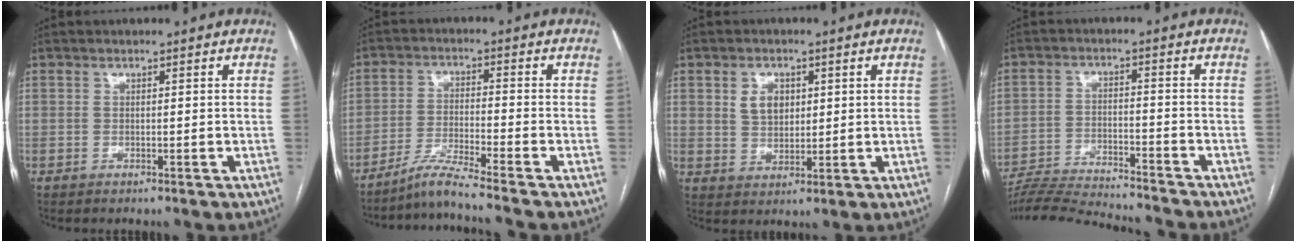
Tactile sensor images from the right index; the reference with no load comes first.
{"total": 7.3, "force": [-6.3, -2.3, 2.9], "torque": [-0.064, -0.023, -0.119]}
{"total": 4.5, "force": [1.6, 3.1, 2.8], "torque": [-0.055, 0.006, 0.035]}
{"total": 15.2, "force": [-14.4, 0.1, 5.0], "torque": [-0.085, -0.017, -0.226]}